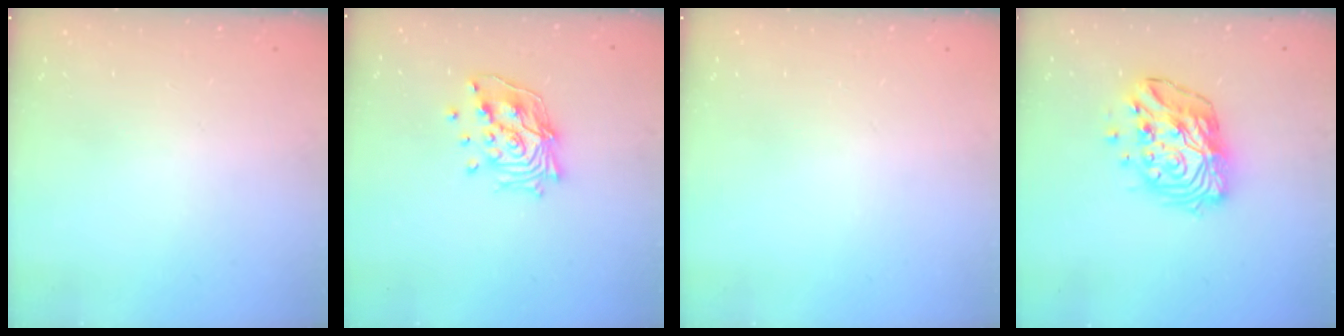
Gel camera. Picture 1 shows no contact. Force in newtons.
{"total": 15.0, "press": 14.9, "slide": 2.0}
{"total": 0.0}
{"total": 14.9, "press": 14.8, "slide": 1.4}